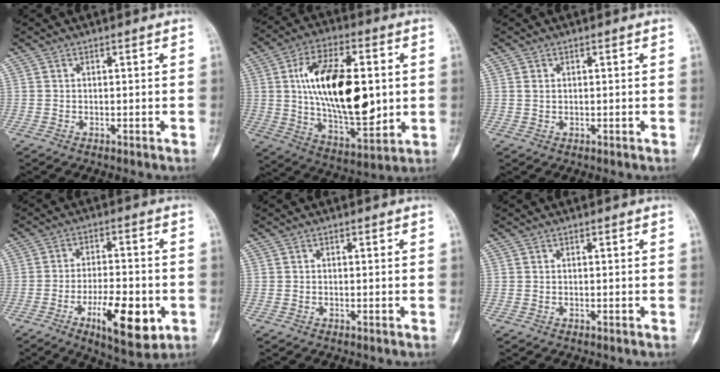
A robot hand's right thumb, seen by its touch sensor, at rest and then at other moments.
{"total": 22.9, "force": [2.2, 11.3, 19.8], "torque": [-0.312, -0.012, 0.042]}
{"total": 1.0, "force": [0.4, 0.7, 0.7], "torque": [-0.011, 0.002, 0.011]}
{"total": 13.3, "force": [-4.8, 4.9, 11.4], "torque": [-0.167, 0.011, -0.070]}
{"total": 0.0}
{"total": 0.0}